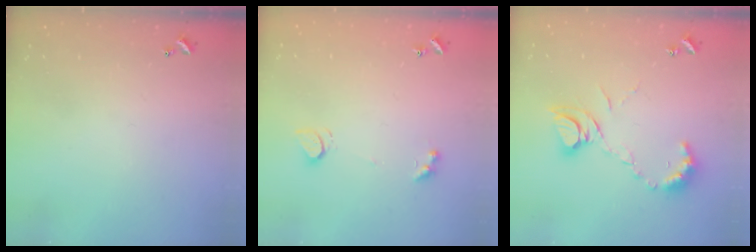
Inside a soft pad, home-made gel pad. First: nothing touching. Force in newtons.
{"total": 1.4, "press": 1.2, "slide": 0.6}
{"total": 9.8, "press": 9.8, "slide": 1.0}